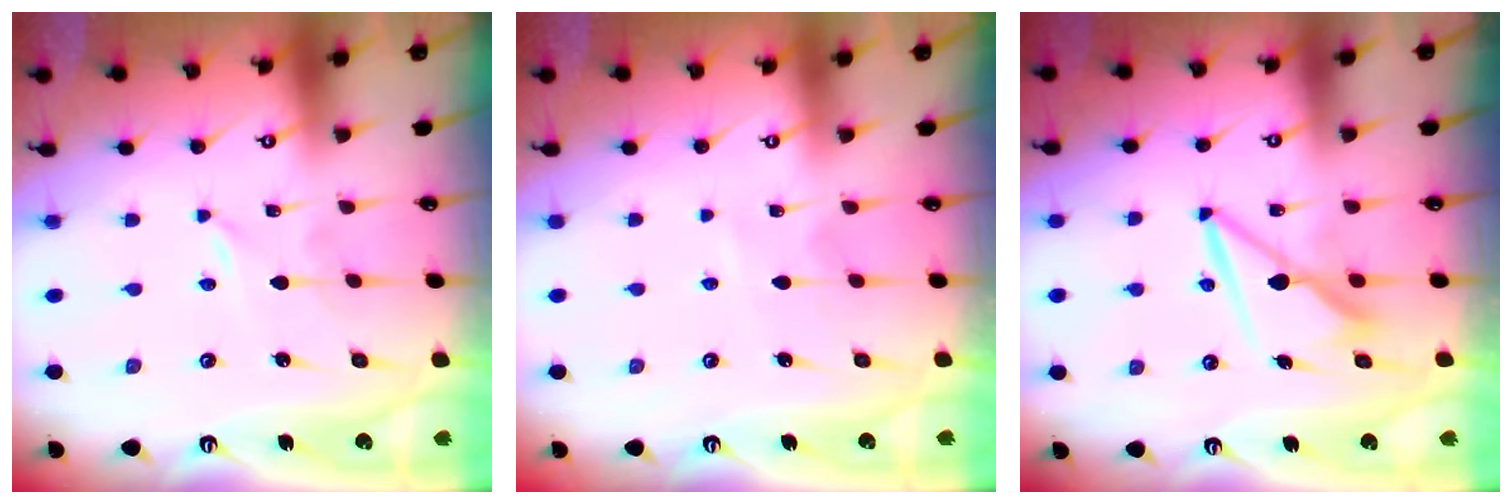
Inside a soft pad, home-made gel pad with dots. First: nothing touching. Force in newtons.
{"total": 3.0, "press": 3.0, "slide": 0.3}
{"total": 8.2, "press": 8.2, "slide": 0.7}